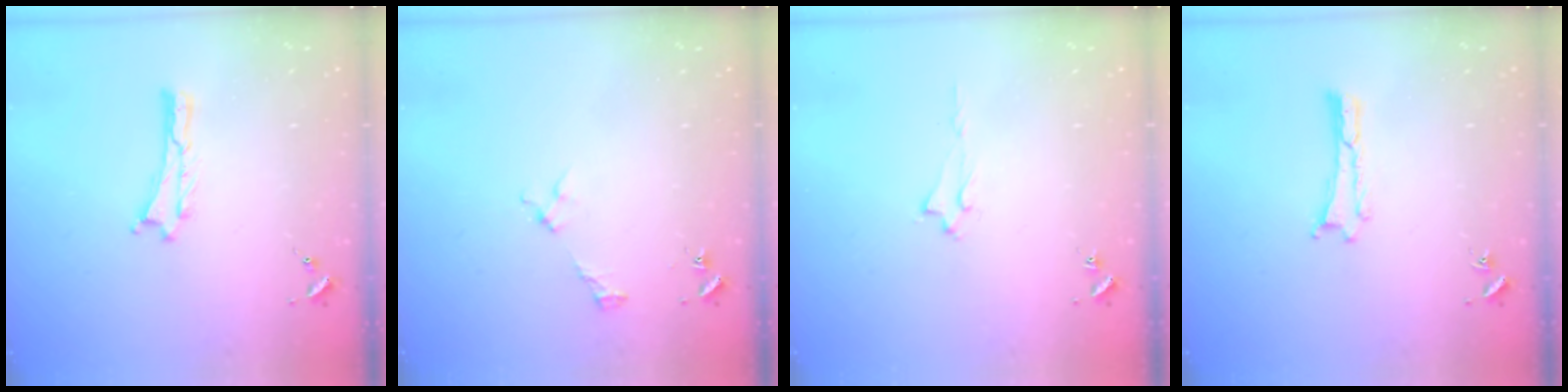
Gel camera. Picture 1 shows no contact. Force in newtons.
{"total": 2.2, "press": 2.2, "slide": 0.3}
{"total": 1.6, "press": 1.6, "slide": 0.2}
{"total": 0.0}